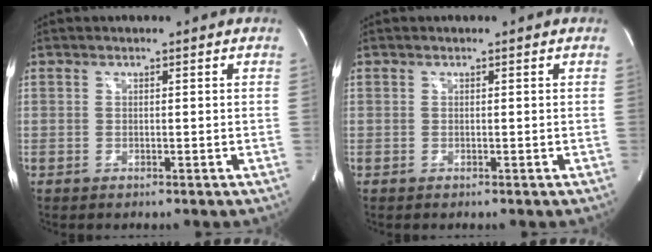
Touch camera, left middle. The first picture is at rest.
{"total": 0.0}